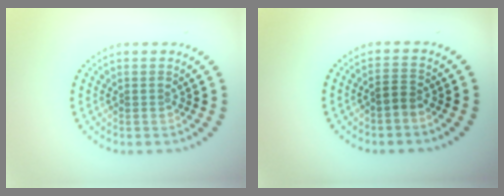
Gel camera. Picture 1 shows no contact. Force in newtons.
{"total": 1.3, "press": 1.0, "slide": 0.8}